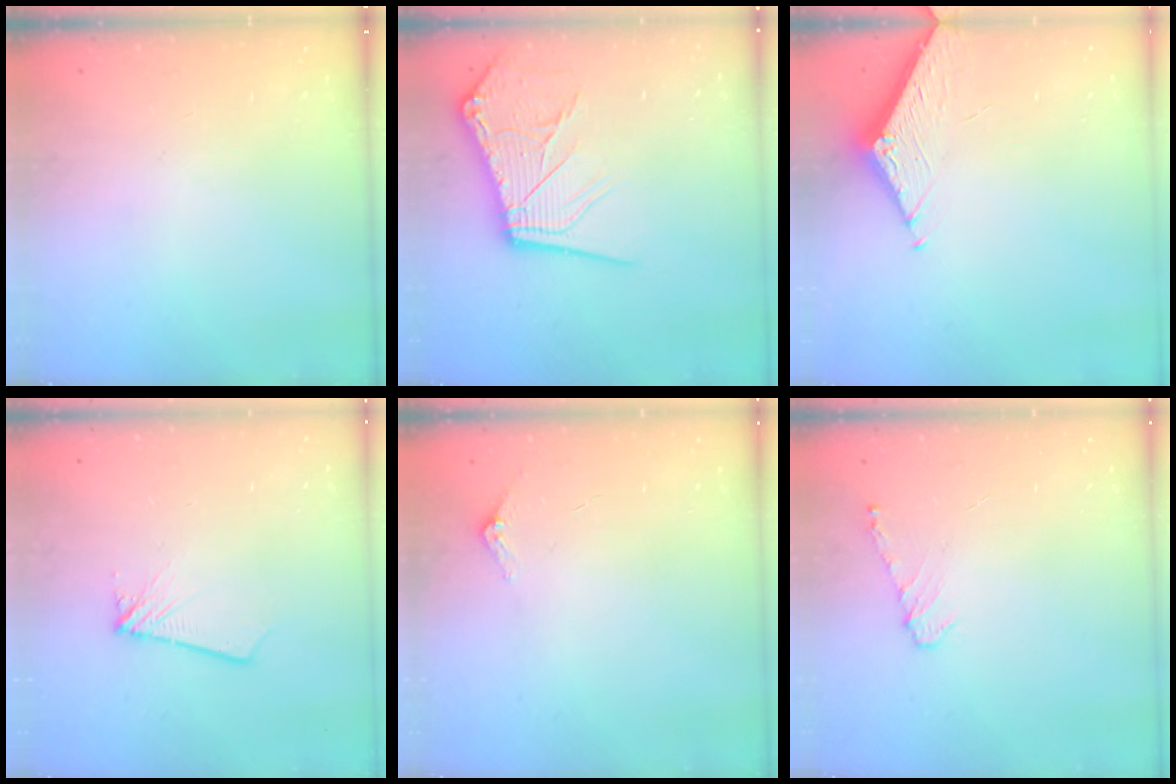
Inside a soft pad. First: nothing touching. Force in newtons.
{"total": 14.8, "press": 14.7, "slide": 2.0}
{"total": 4.6, "press": 4.6, "slide": 0.5}
{"total": 1.9, "press": 1.9, "slide": 0.1}
{"total": 2.9, "press": 2.9, "slide": 0.2}
{"total": 6.4, "press": 6.3, "slide": 0.6}